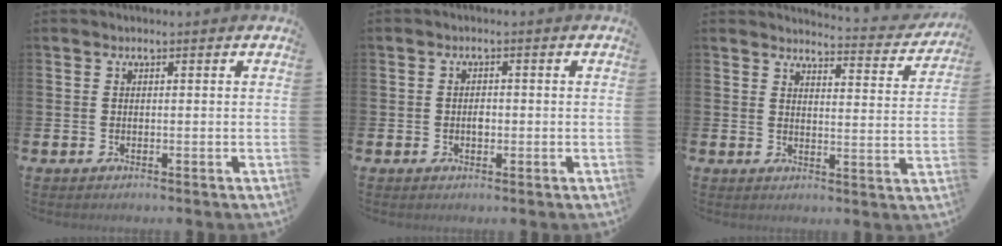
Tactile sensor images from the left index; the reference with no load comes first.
{"total": 1.4, "force": [-0.2, 1.0, 1.0], "torque": [-0.006, 0.000, -0.008]}
{"total": 3.6, "force": [3.5, 0.3, 0.5], "torque": [-0.009, -0.033, 0.056]}